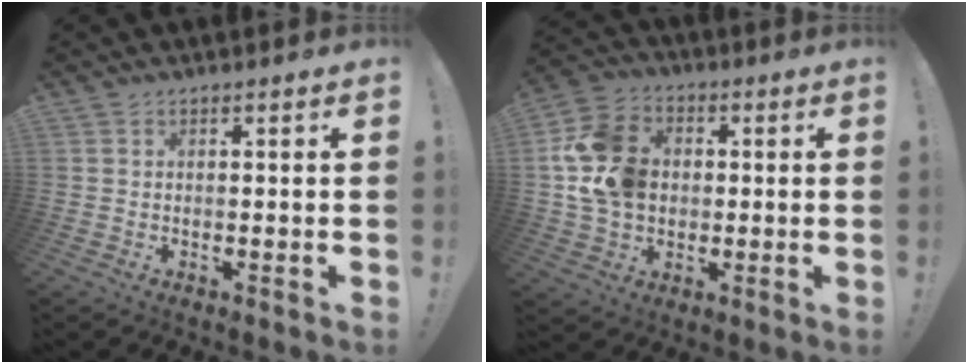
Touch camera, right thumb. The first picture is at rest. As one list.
[{"total": 15.8, "force": [0.7, 13.2, 8.6], "torque": [-0.135, 0.007, 0.020]}]